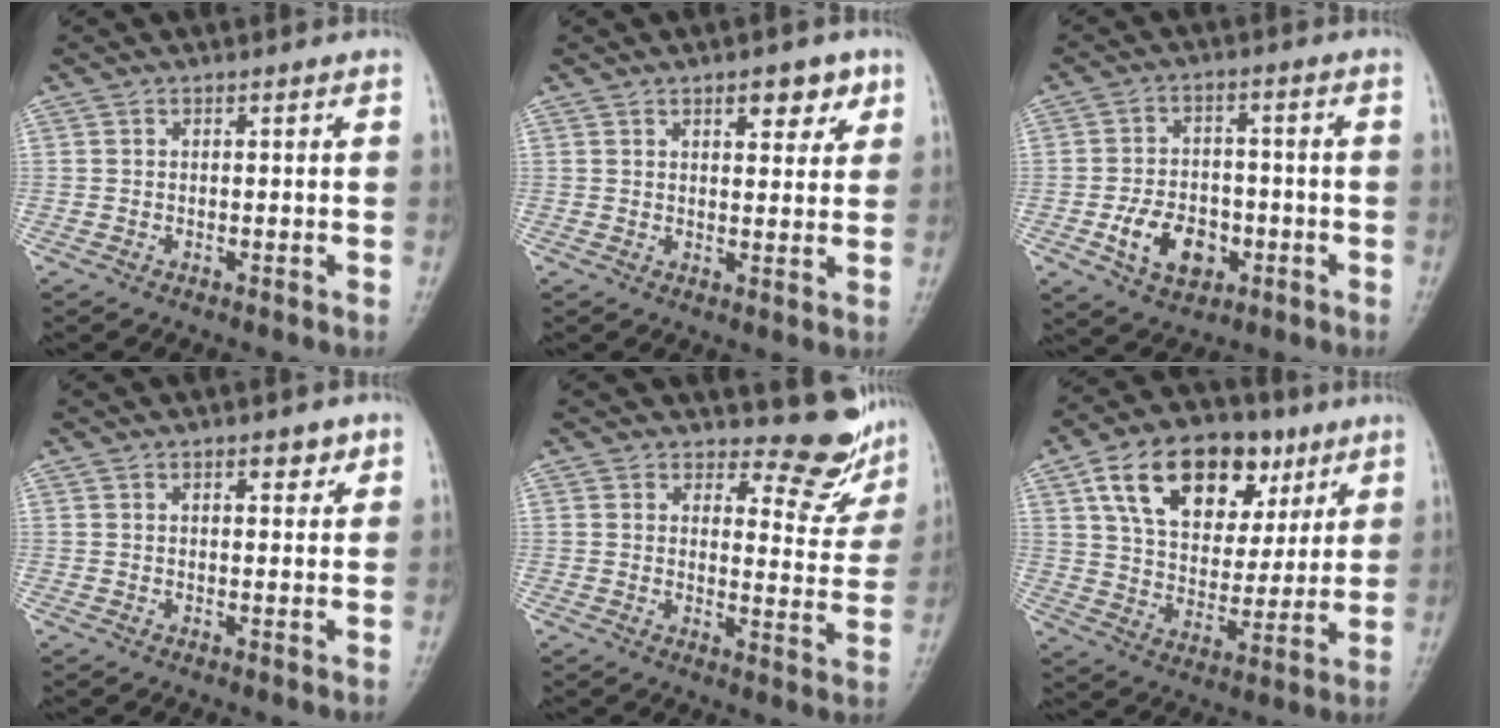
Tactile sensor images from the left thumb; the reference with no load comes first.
{"total": 5.7, "force": [3.1, 2.7, 3.9], "torque": [-0.026, -0.013, 0.039]}
{"total": 10.7, "force": [-4.1, 7.3, 6.7], "torque": [-0.089, 0.022, -0.067]}
{"total": 2.6, "force": [1.6, 1.2, 1.7], "torque": [-0.008, -0.005, 0.021]}
{"total": 8.4, "force": [7.8, 2.7, 1.1], "torque": [0.017, -0.082, 0.089]}
{"total": 20.5, "force": [9.6, 12.7, 13.0], "torque": [-0.175, -0.016, 0.156]}